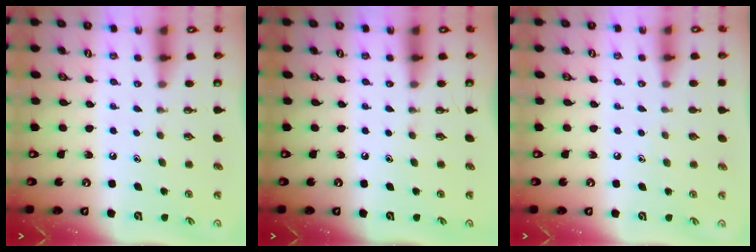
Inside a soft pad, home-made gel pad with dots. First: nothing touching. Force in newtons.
{"total": 0.0}
{"total": 3.2, "press": 3.1, "slide": 0.4}